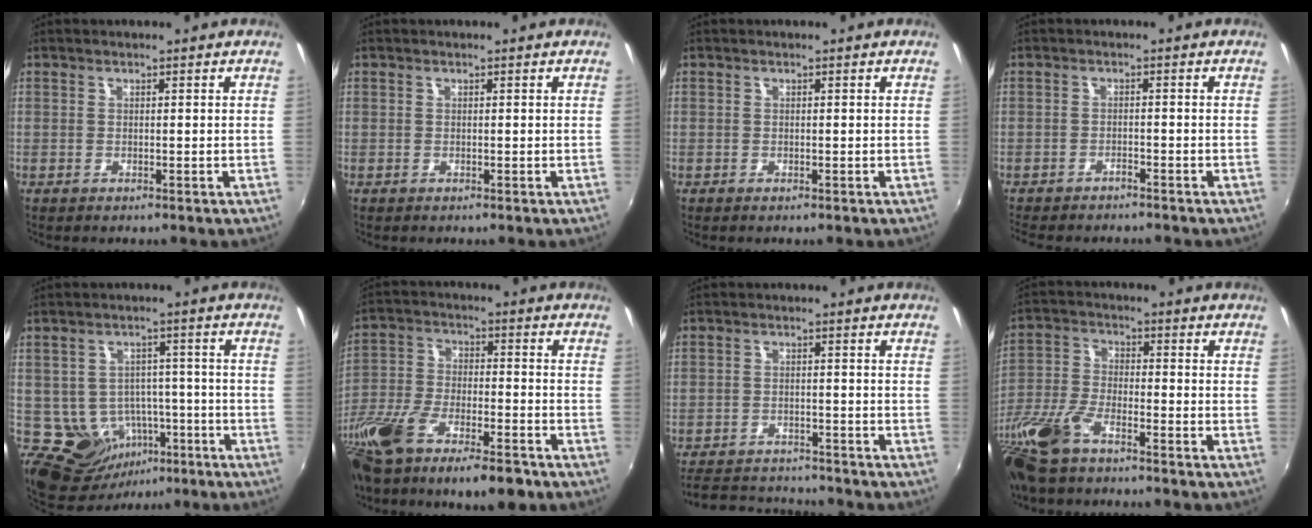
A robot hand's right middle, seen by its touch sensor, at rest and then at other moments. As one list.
[{"total": 0.0}, {"total": 0.0}, {"total": 3.8, "force": [-3.5, 0.8, 1.3], "torque": [-0.039, -0.015, -0.057]}, {"total": 10.8, "force": [-3.7, 9.3, 4.0], "torque": [-0.087, 0.019, -0.025]}, {"total": 18.8, "force": [-13.2, 5.7, 12.1], "torque": [-0.263, -0.053, -0.236]}, {"total": 9.8, "force": [-9.2, 2.3, 2.5], "torque": [-0.073, 0.006, -0.142]}, {"total": 13.2, "force": [-9.6, 4.1, 8.1], "torque": [-0.189, -0.025, -0.197]}]